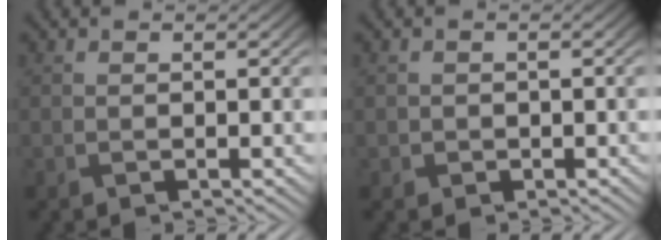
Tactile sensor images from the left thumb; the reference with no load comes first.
{"total": 1.4, "force": [-0.4, 1.3, 0.2], "torque": [-0.010, -0.004, -0.015]}